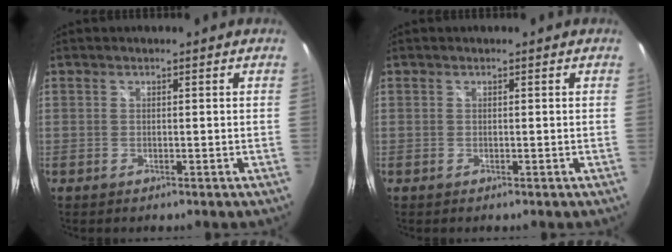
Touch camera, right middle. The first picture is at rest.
{"total": 0.0}